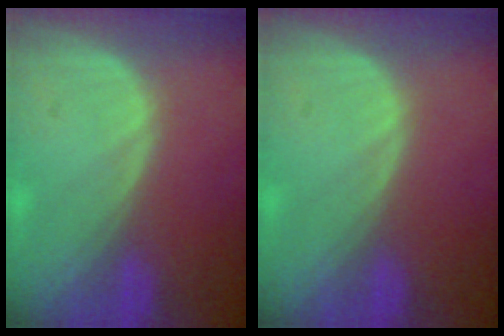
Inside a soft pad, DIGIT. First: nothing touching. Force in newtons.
{"total": 0.0}